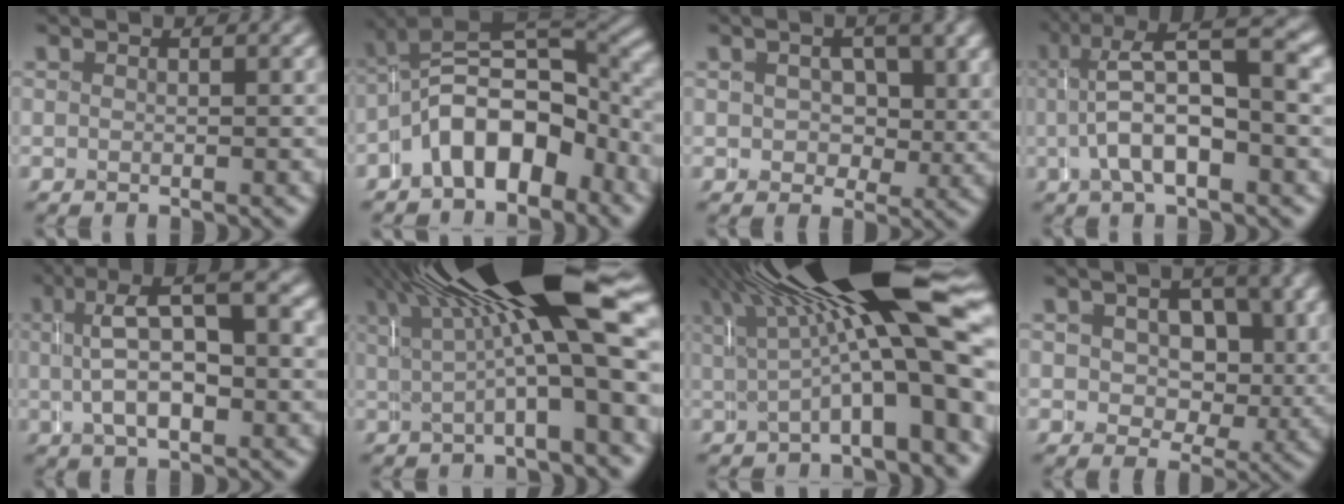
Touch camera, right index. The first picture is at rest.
{"total": 8.6, "force": [-1.9, 5.2, 6.5], "torque": [-0.102, -0.006, -0.032]}
{"total": 2.6, "force": [0.8, 1.9, 1.6], "torque": [-0.011, 0.002, 0.012]}
{"total": 7.6, "force": [1.2, 2.6, 7.1], "torque": [-0.107, 0.018, 0.014]}
{"total": 6.3, "force": [1.5, 2.1, 5.8], "torque": [-0.083, 0.023, 0.019]}
{"total": 15.3, "force": [4.5, 4.4, 13.9], "torque": [-0.196, 0.052, 0.058]}
{"total": 13.9, "force": [3.3, 4.2, 12.9], "torque": [-0.187, 0.039, 0.047]}
{"total": 5.7, "force": [2.0, 4.1, 3.5], "torque": [-0.036, -0.007, 0.032]}